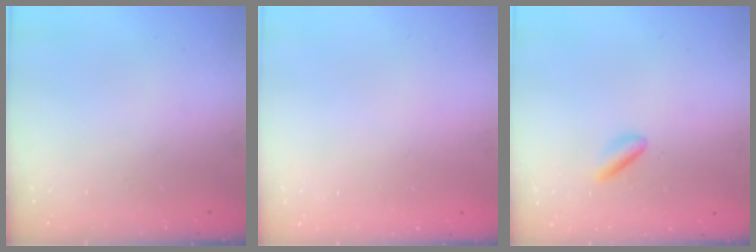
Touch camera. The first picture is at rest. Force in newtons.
{"total": 2.2, "press": 2.2, "slide": 0.1}
{"total": 2.4, "press": 2.2, "slide": 1.0}